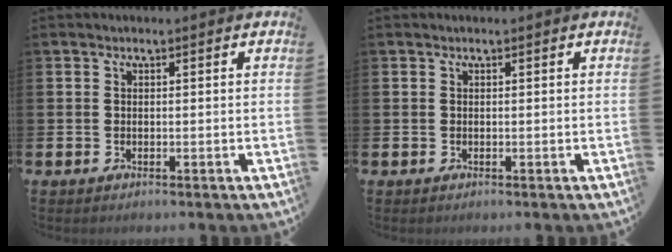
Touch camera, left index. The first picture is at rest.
{"total": 0.0}